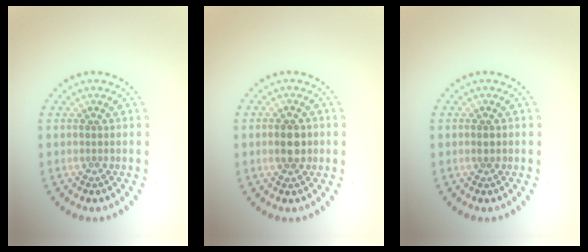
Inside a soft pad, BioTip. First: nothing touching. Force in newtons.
{"total": 2.8, "press": 2.8, "slide": 0.1}
{"total": 1.0, "press": 0.9, "slide": 0.2}